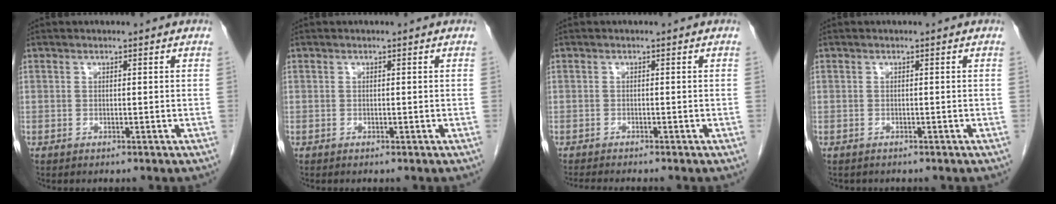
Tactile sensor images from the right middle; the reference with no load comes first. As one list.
[{"total": 0.0}, {"total": 3.7, "force": [-3.3, 0.2, 1.7], "torque": [-0.025, -0.009, -0.048]}, {"total": 0.8, "force": [-0.6, 0.4, 0.1], "torque": [-0.014, -0.001, -0.009]}]